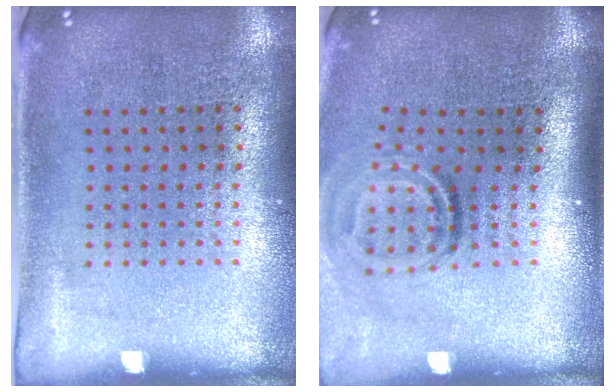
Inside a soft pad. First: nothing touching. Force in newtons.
{"total": 1.9, "press": 1.1, "slide": 1.5}